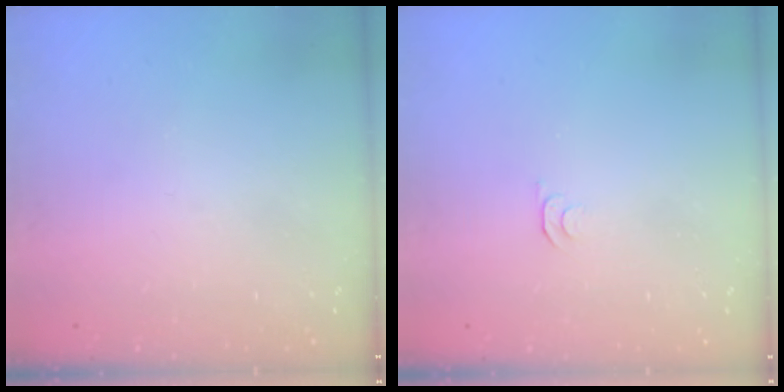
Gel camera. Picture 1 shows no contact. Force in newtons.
{"total": 3.9, "press": 3.8, "slide": 0.5}